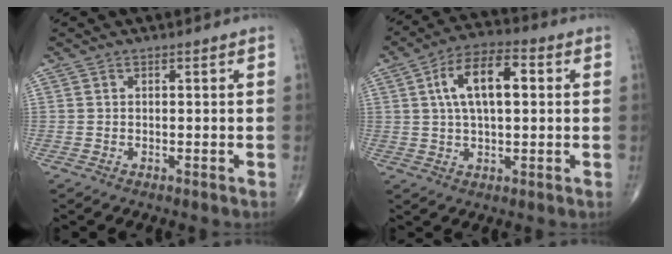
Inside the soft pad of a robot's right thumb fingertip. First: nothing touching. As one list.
[{"total": 11.8, "force": [2.5, 5.6, 10.1], "torque": [-0.173, 0.019, 0.039]}]